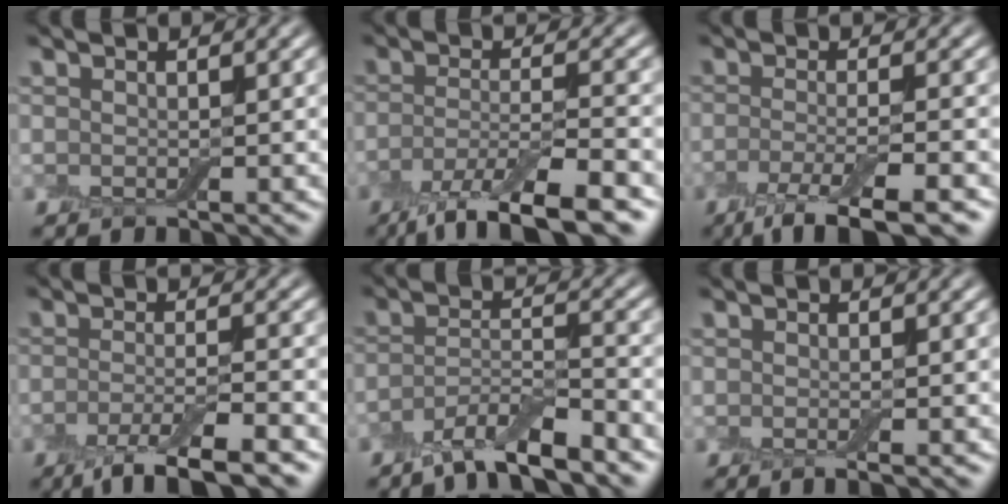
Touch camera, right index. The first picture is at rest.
{"total": 7.0, "force": [-4.5, 1.7, 5.2], "torque": [-0.084, -0.007, -0.085]}
{"total": 5.5, "force": [-3.2, 1.1, 4.3], "torque": [-0.070, -0.006, -0.064]}
{"total": 5.0, "force": [-3.0, 1.0, 3.9], "torque": [-0.065, -0.005, -0.059]}
{"total": 5.2, "force": [-4.0, 1.1, 3.1], "torque": [-0.056, -0.005, -0.077]}
{"total": 1.1, "force": [-0.4, 0.2, 1.0], "torque": [-0.013, -0.006, -0.007]}